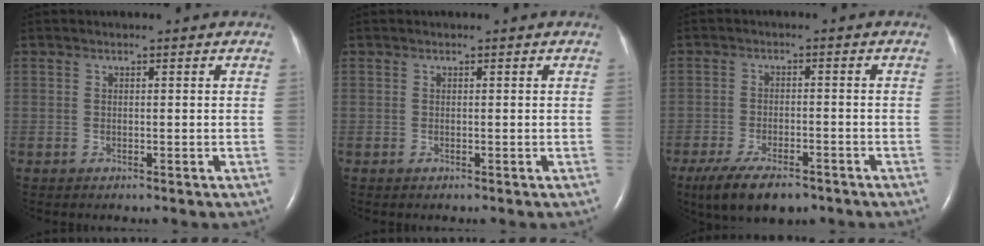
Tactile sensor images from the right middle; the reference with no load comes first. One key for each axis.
{"total": 0.0}
{"total": 9.2, "fx": -6.7, "fy": 3.3, "fz": 5.5, "tx": -0.095, "ty": -0.010, "tz": -0.107}